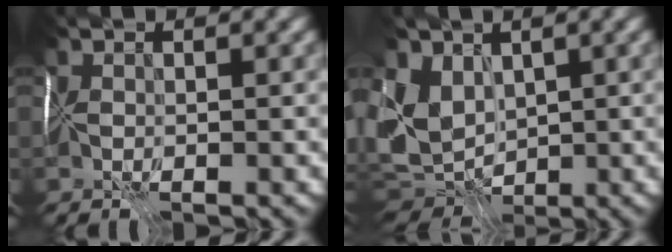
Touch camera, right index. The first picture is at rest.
{"total": 5.7, "force": [0.2, 4.4, 3.5], "torque": [-0.085, -0.015, 0.006]}